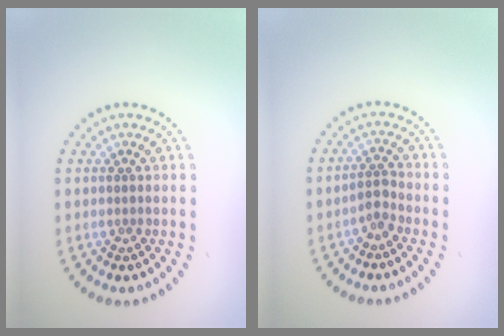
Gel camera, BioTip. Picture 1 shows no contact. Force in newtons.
{"total": 1.6, "press": 1.2, "slide": 1.1}